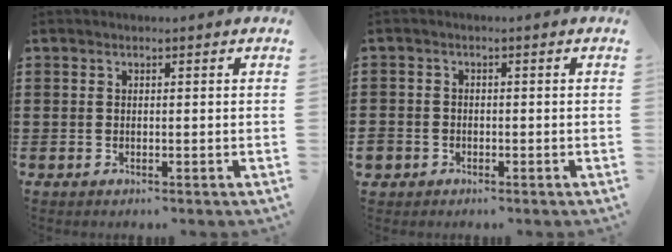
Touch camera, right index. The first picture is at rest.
{"total": 1.7, "force": [-1.2, 1.2, 0.1], "torque": [-0.008, -0.003, -0.026]}